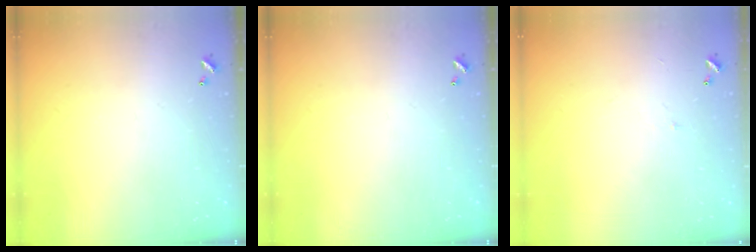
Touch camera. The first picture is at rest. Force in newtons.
{"total": 0.0}
{"total": 0.8, "press": 0.6, "slide": 0.6}